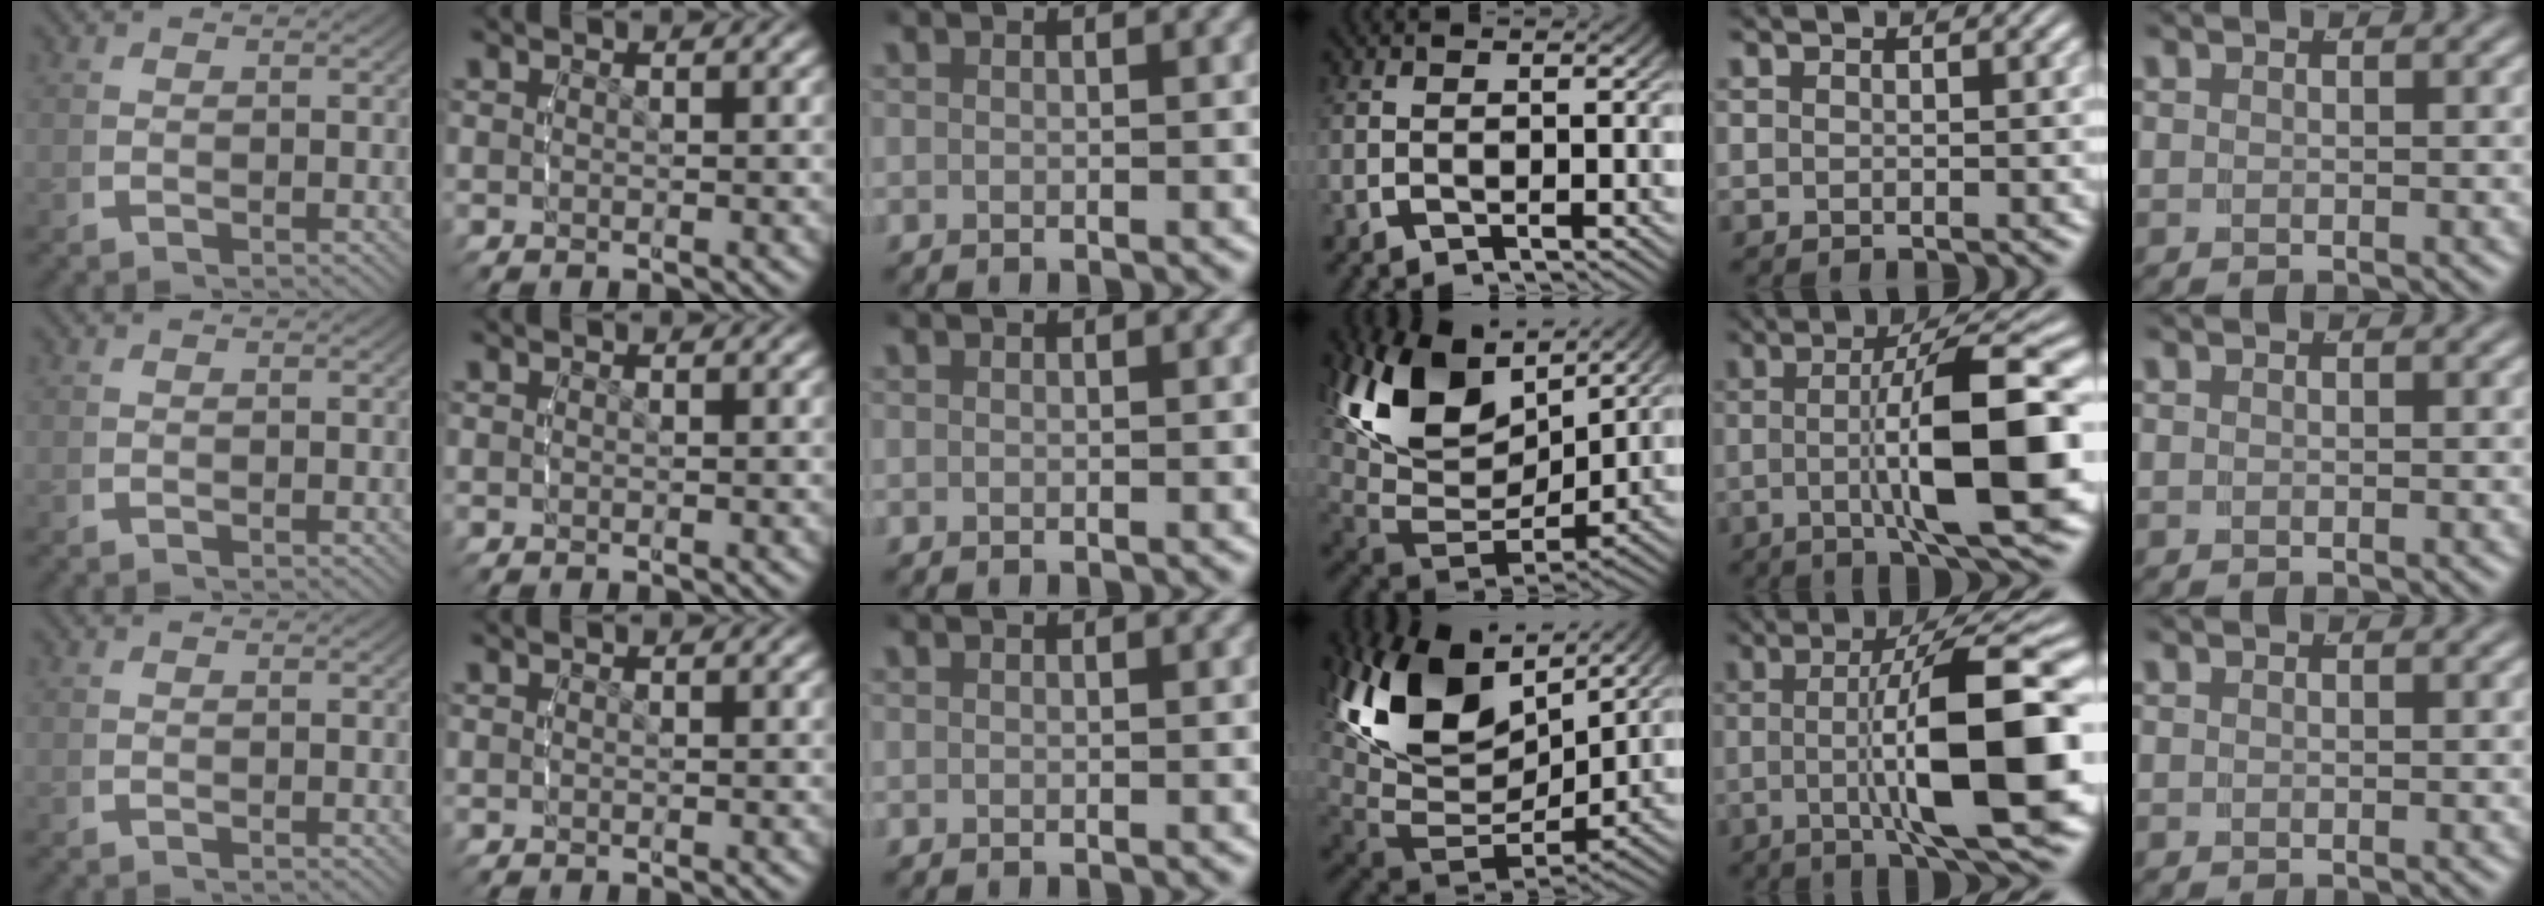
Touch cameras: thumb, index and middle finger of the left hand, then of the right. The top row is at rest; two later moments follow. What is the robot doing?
{"motion": "lift_and_place", "object": "bottle cap"}